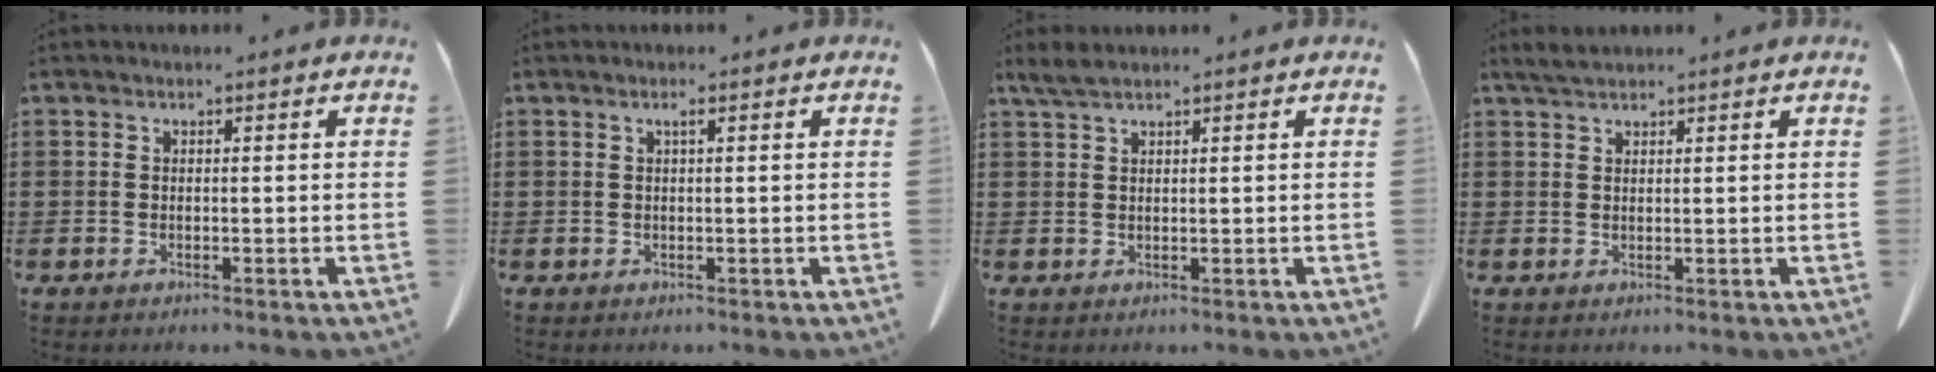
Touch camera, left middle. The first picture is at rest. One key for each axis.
{"total": 0.8, "fx": 0.3, "fy": 0.0, "fz": 0.8, "tx": -0.014, "ty": -0.002, "tz": 0.006}
{"total": 2.5, "fx": 1.8, "fy": 0.4, "fz": 1.7, "tx": -0.036, "ty": 0.001, "tz": 0.033}
{"total": 2.1, "fx": 1.8, "fy": 0.4, "fz": 1.1, "tx": -0.027, "ty": 0.002, "tz": 0.034}